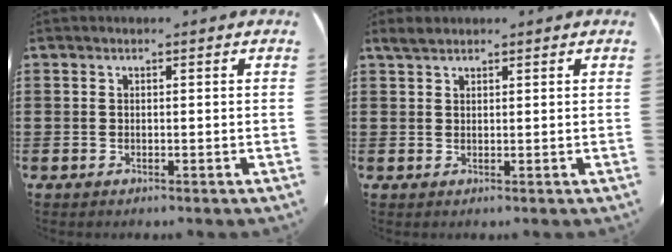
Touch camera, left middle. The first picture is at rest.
{"total": 1.9, "force": [1.5, 0.6, 0.9], "torque": [-0.023, 0.005, 0.028]}